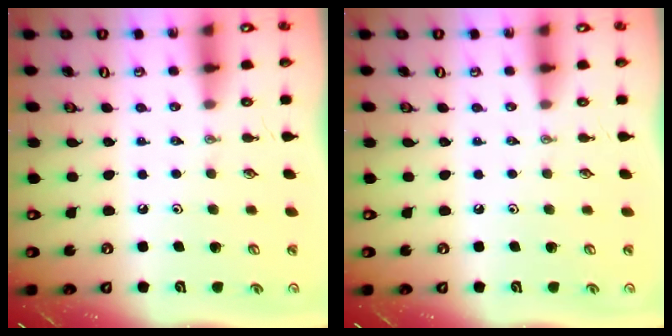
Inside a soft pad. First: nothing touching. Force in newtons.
{"total": 0.0}